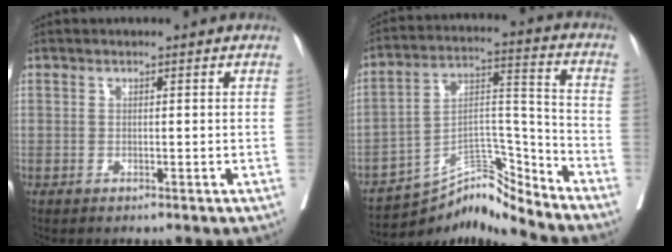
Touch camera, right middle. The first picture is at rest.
{"total": 9.3, "force": [-9.3, -0.4, 0.4], "torque": [-0.001, 0.062, -0.165]}